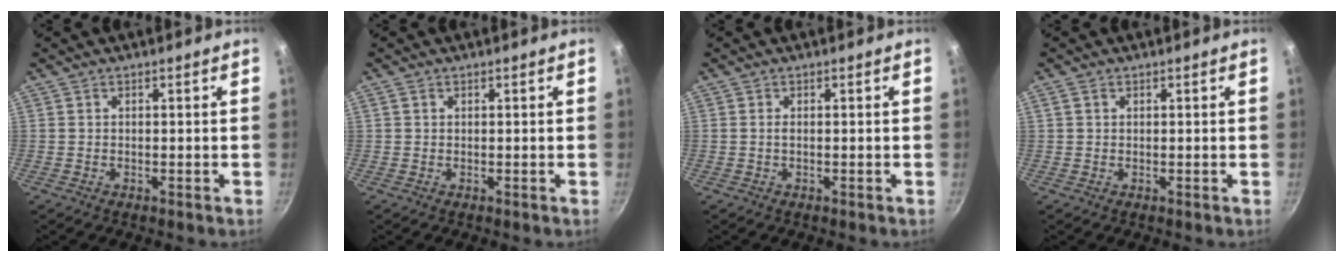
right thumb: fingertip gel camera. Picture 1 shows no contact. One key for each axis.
{"total": 0.6, "fx": 0.2, "fy": 0.5, "fz": 0.3, "tx": -0.006, "ty": 0.003, "tz": 0.004}
{"total": 0.6, "fx": -0.1, "fy": 0.2, "fz": 0.5, "tx": -0.011, "ty": 0.002, "tz": -0.002}
{"total": 1.1, "fx": 0.5, "fy": 0.8, "fz": 0.6, "tx": -0.012, "ty": 0.003, "tz": 0.008}